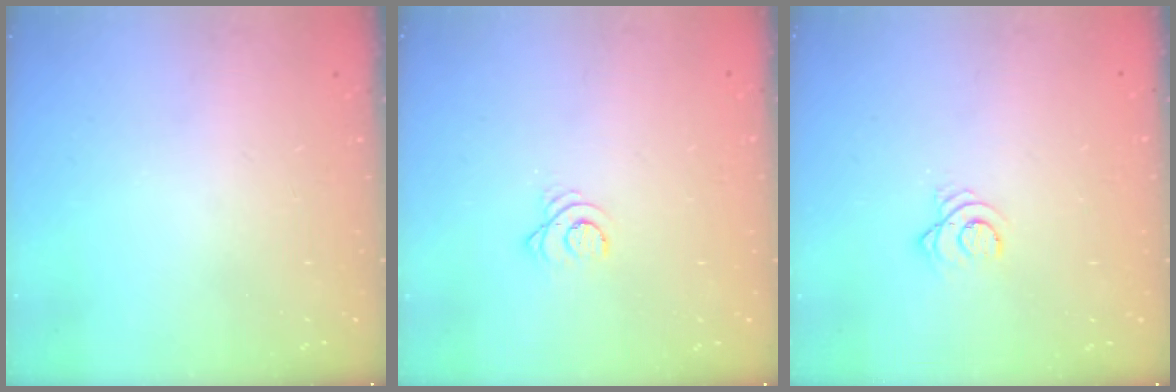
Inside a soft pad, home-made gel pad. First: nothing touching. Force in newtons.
{"total": 2.9, "press": 2.9, "slide": 0.4}
{"total": 3.5, "press": 3.5, "slide": 0.4}